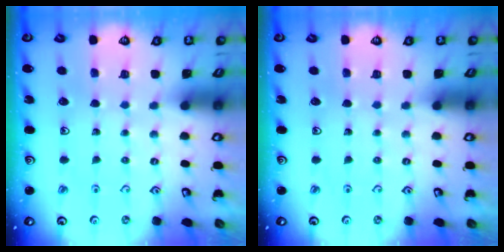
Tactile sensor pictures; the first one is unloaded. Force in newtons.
{"total": 0.0}